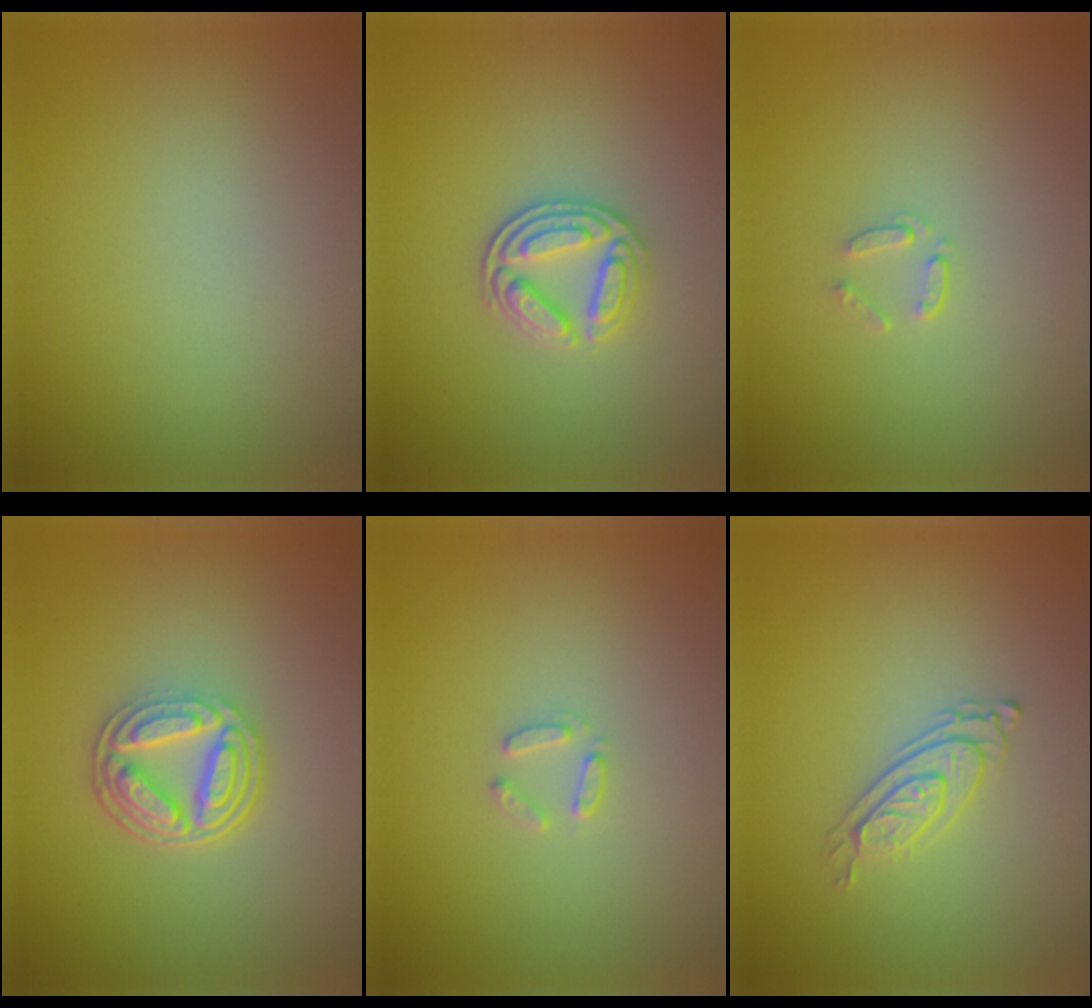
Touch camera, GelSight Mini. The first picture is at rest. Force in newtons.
{"total": 3.3, "press": 3.0, "slide": 1.3}
{"total": 0.7, "press": 0.5, "slide": 0.5}
{"total": 5.0, "press": 3.8, "slide": 3.3}
{"total": 1.1, "press": 1.1, "slide": 0.2}
{"total": 2.7, "press": 2.0, "slide": 1.8}